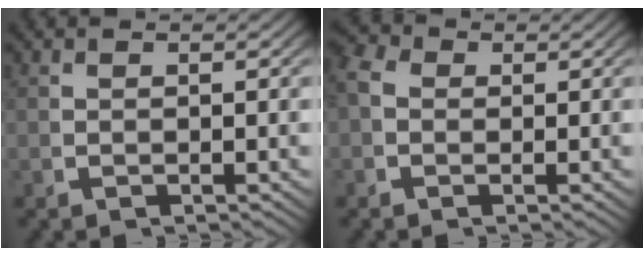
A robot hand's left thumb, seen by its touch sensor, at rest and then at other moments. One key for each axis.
{"total": 2.9, "fx": 0.5, "fy": 2.5, "fz": 1.4, "tx": -0.036, "ty": 0.000, "tz": 0.001}